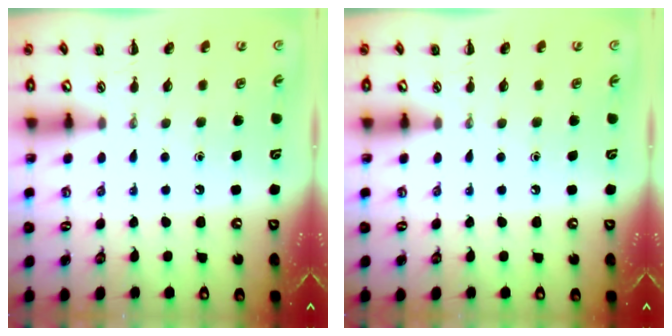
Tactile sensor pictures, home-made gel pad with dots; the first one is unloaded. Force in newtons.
{"total": 0.0}